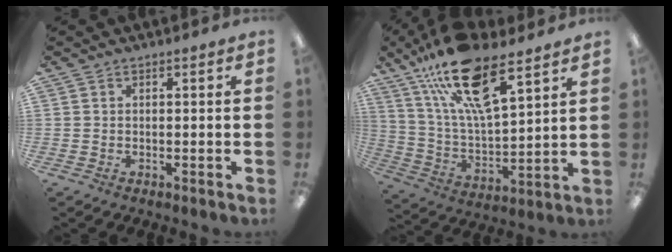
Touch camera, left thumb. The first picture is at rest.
{"total": 21.0, "force": [13.4, 7.3, 14.4], "torque": [-0.264, -0.066, 0.229]}